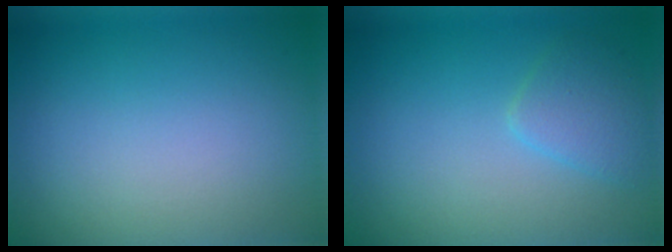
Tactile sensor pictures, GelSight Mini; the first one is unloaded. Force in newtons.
{"total": 2.3, "press": 2.3, "slide": 0.1}